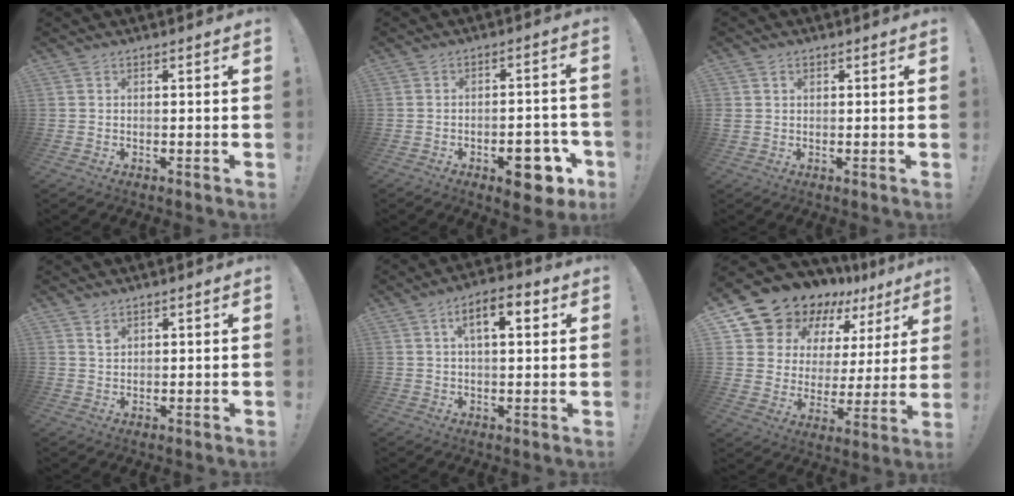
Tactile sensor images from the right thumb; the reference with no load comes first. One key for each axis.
{"total": 11.0, "fx": -5.4, "fy": 5.5, "fz": 7.8, "tx": -0.070, "ty": 0.033, "tz": -0.083}
{"total": 1.6, "fx": 0.4, "fy": 1.4, "fz": 0.6, "tx": -0.004, "ty": -0.002, "tz": 0.008}
{"total": 1.8, "fx": 1.4, "fy": 1.0, "fz": 0.6, "tx": 0.000, "ty": -0.010, "tz": 0.023}
{"total": 8.1, "fx": 2.8, "fy": 3.4, "fz": 6.8, "tx": -0.097, "ty": 0.002, "tz": 0.039}
{"total": 16.5, "fx": 14.1, "fy": 8.1, "fz": 3.0, "tx": -0.065, "ty": -0.117, "tz": 0.271}